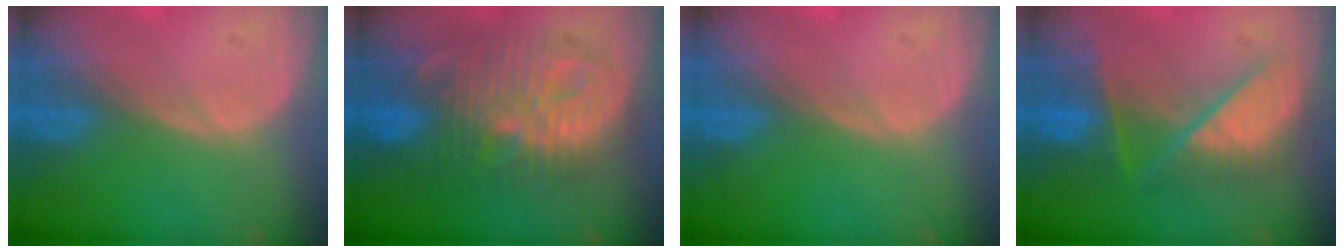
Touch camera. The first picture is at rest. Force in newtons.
{"total": 11.6, "press": 11.5, "slide": 0.8}
{"total": 0.0}
{"total": 8.0, "press": 8.0, "slide": 0.4}